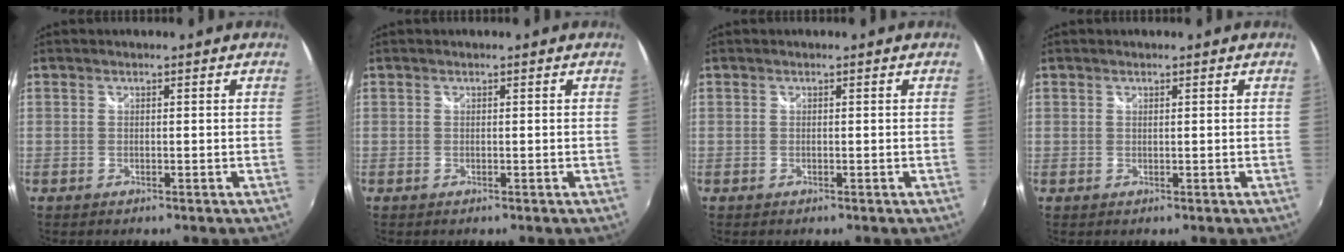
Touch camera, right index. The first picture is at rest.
{"total": 0.0}
{"total": 0.0}
{"total": 0.6, "force": [0.2, 0.6, 0.0], "torque": [0.003, 0.001, 0.002]}